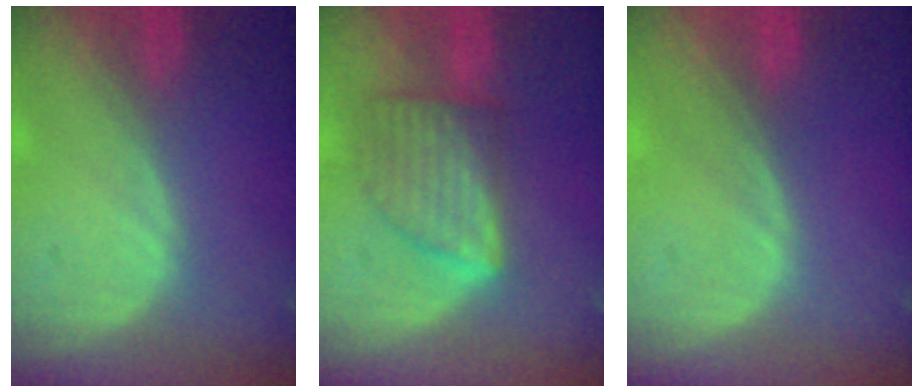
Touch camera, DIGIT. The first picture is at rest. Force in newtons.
{"total": 6.5, "press": 6.5, "slide": 0.1}
{"total": 0.0}